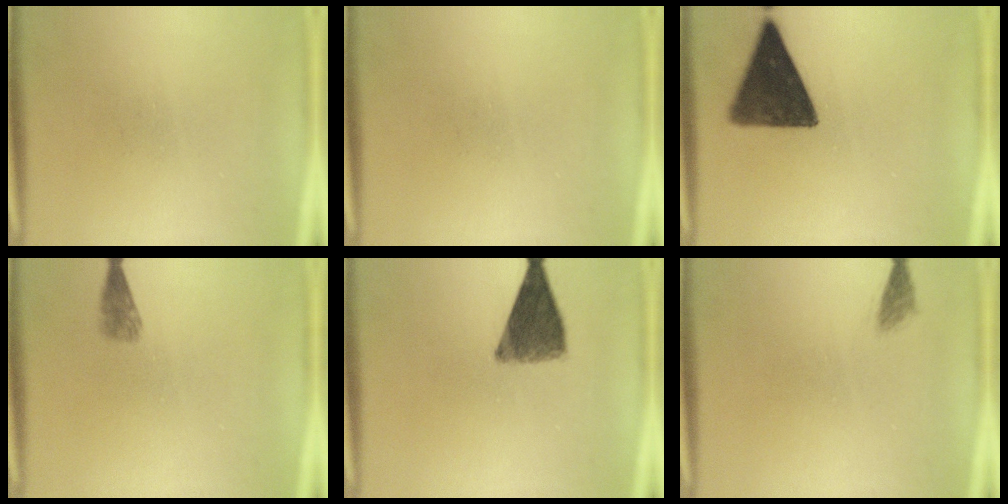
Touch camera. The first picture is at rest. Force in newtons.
{"total": 0.0}
{"total": 13.3}
{"total": 1.9}
{"total": 8.7}
{"total": 1.3}